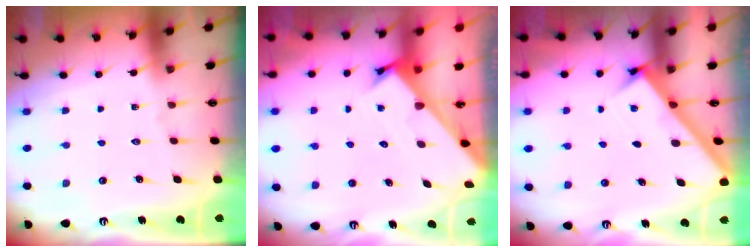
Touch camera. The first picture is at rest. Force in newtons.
{"total": 2.3, "press": 2.3, "slide": 0.2}
{"total": 2.6, "press": 2.6, "slide": 0.3}